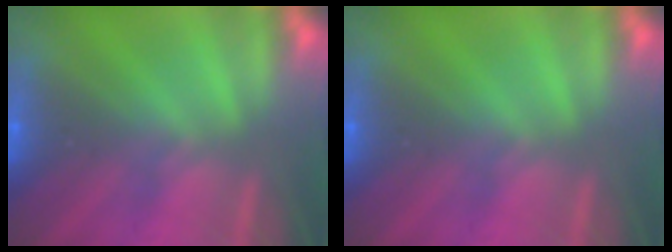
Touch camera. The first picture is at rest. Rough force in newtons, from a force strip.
{"total": 0.0}